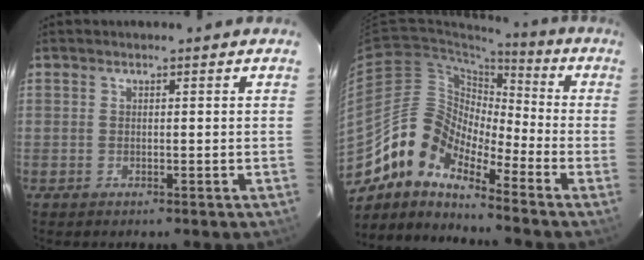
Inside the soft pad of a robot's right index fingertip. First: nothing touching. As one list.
[{"total": 12.5, "force": [-9.8, 5.0, 6.1], "torque": [-0.099, 0.013, -0.209]}]